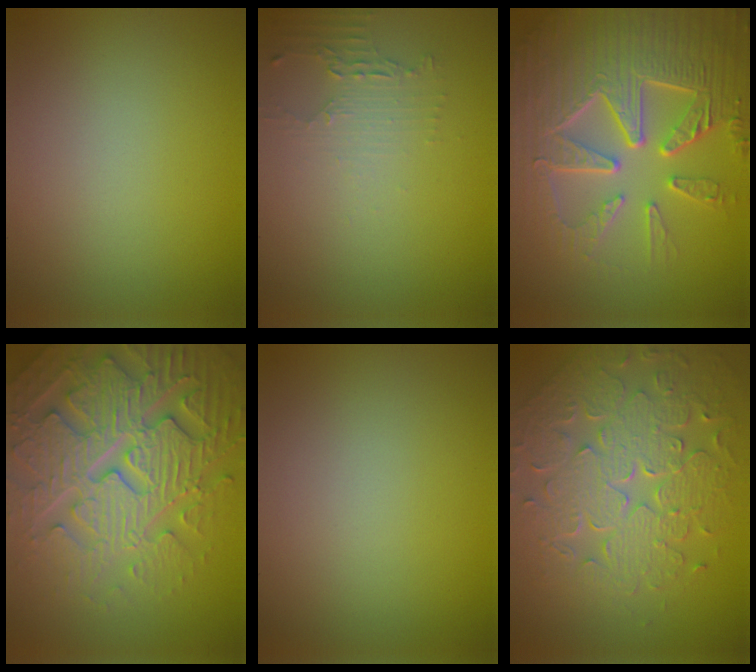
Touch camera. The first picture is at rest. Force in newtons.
{"total": 1.9, "press": 1.3, "slide": 1.4}
{"total": 10.0, "press": 6.7, "slide": 7.5}
{"total": 8.1, "press": 7.9, "slide": 1.9}
{"total": 0.0}
{"total": 8.9, "press": 6.5, "slide": 6.1}